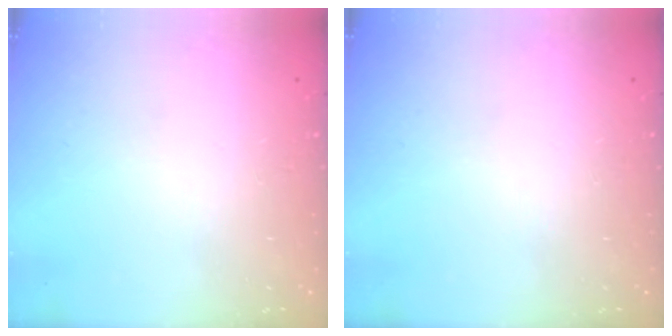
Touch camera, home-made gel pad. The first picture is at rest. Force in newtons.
{"total": 0.0}